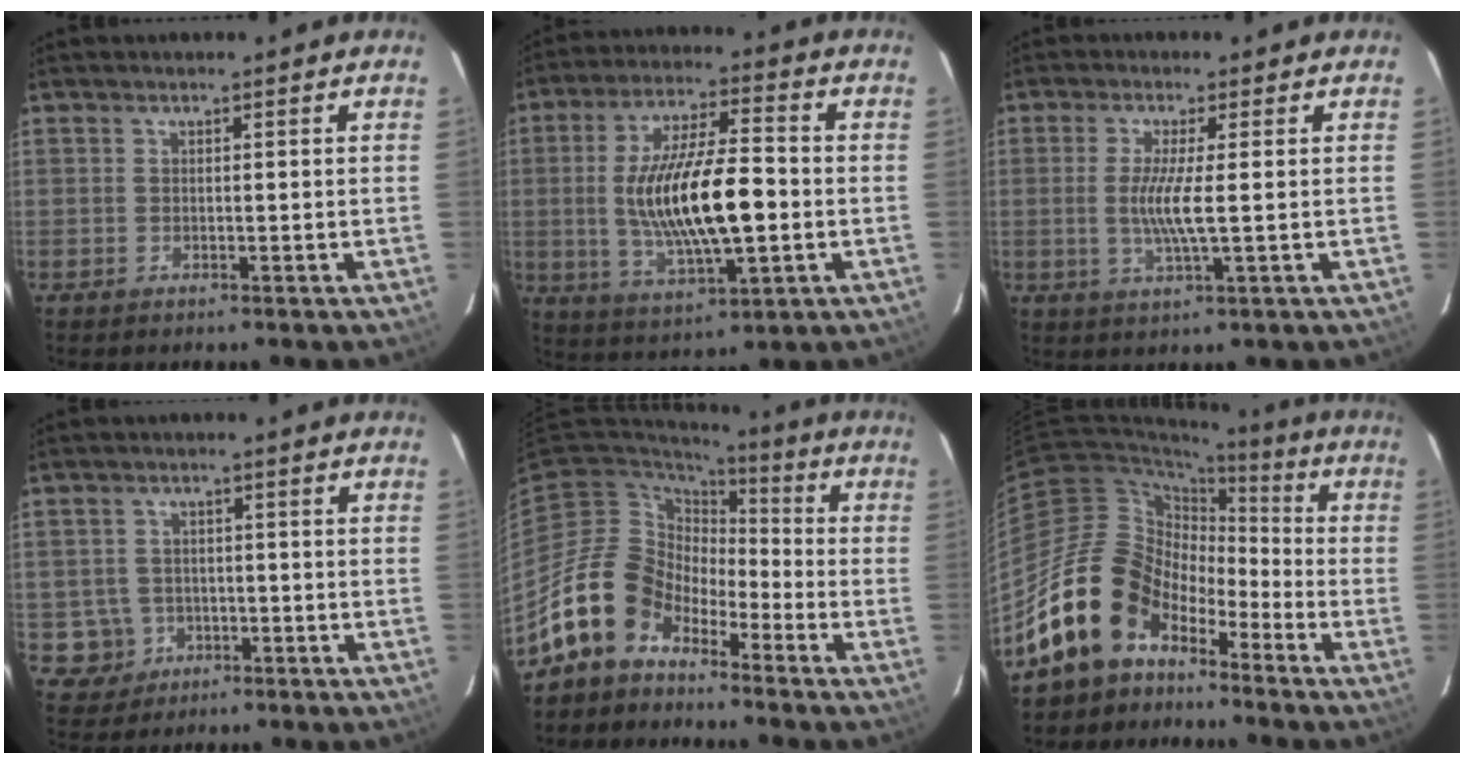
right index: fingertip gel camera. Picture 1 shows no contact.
{"total": 17.5, "force": [-1.7, 5.5, 16.5], "torque": [-0.311, -0.006, -0.022]}
{"total": 5.6, "force": [-0.1, -0.1, 5.6], "torque": [-0.114, -0.010, -0.005]}
{"total": 5.7, "force": [-1.7, 5.4, 0.5], "torque": [-0.026, 0.019, -0.017]}
{"total": 13.4, "force": [-9.8, 8.3, 3.6], "torque": [-0.082, 0.025, -0.181]}
{"total": 17.3, "force": [-11.2, 10.9, 7.2], "torque": [-0.149, 0.022, -0.179]}